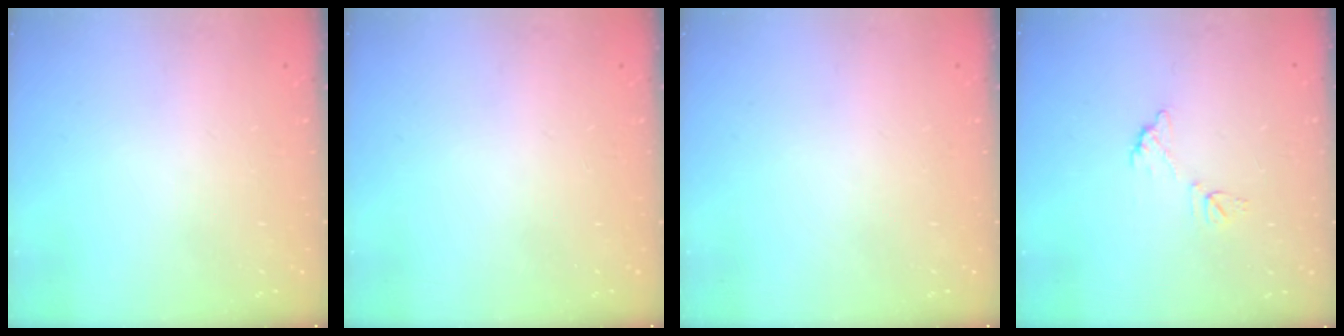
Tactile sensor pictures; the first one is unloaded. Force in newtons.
{"total": 0.0}
{"total": 0.0}
{"total": 6.6, "press": 6.6, "slide": 0.3}